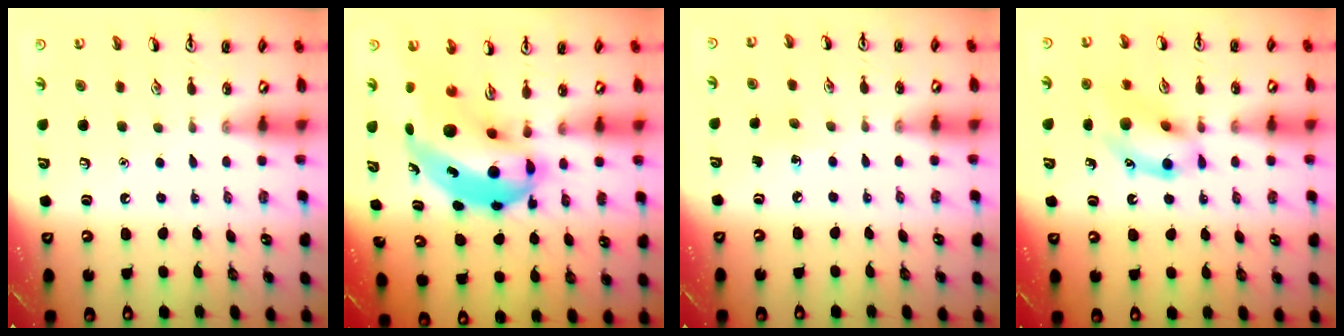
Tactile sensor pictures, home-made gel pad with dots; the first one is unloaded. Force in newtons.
{"total": 11.7, "press": 11.3, "slide": 3.2}
{"total": 3.6, "press": 3.4, "slide": 1.3}
{"total": 13.8, "press": 13.6, "slide": 2.4}